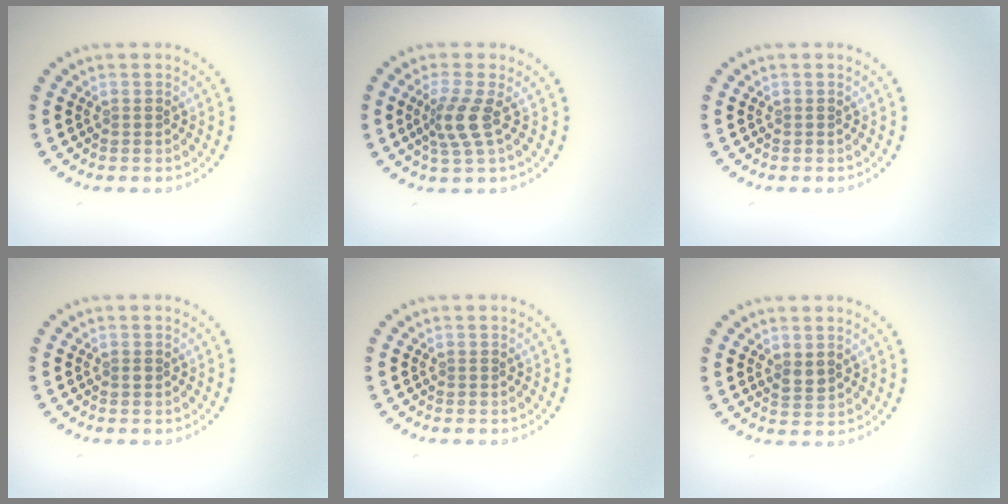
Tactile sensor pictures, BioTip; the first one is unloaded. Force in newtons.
{"total": 2.9, "press": 2.2, "slide": 2.0}
{"total": 0.0}
{"total": 0.5, "press": 0.5, "slide": 0.0}
{"total": 0.0}
{"total": 1.2, "press": 1.1, "slide": 0.3}